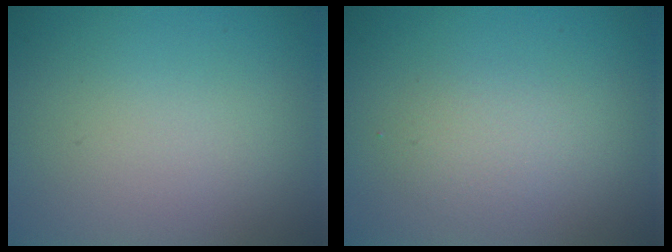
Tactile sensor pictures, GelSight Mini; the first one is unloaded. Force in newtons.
{"total": 1.6, "press": 1.6, "slide": 0.1}